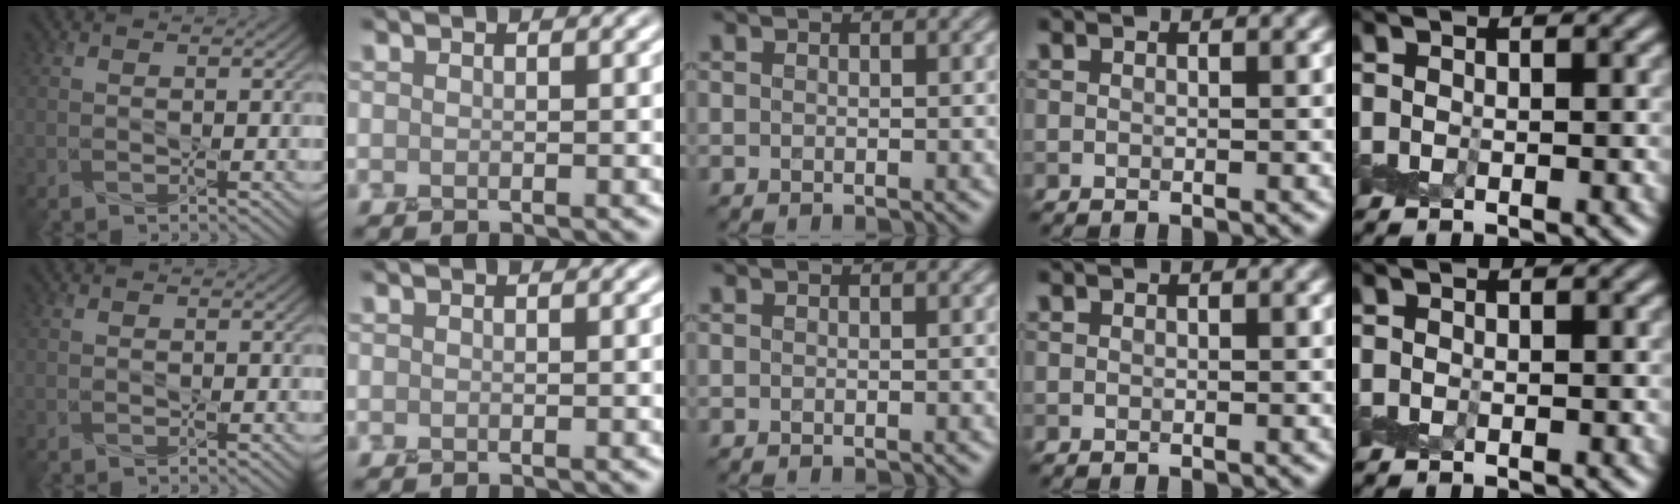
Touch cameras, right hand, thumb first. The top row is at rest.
{}